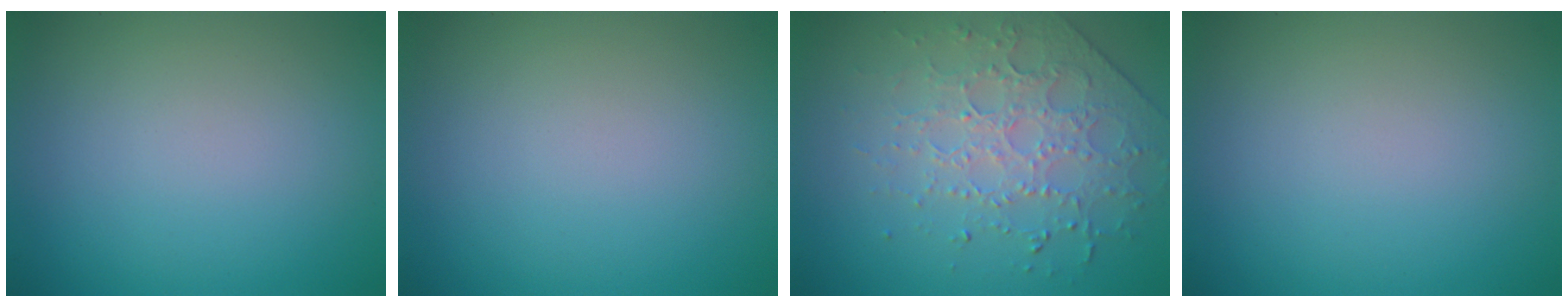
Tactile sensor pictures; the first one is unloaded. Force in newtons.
{"total": 0.0}
{"total": 3.8, "press": 3.3, "slide": 1.8}
{"total": 0.0}